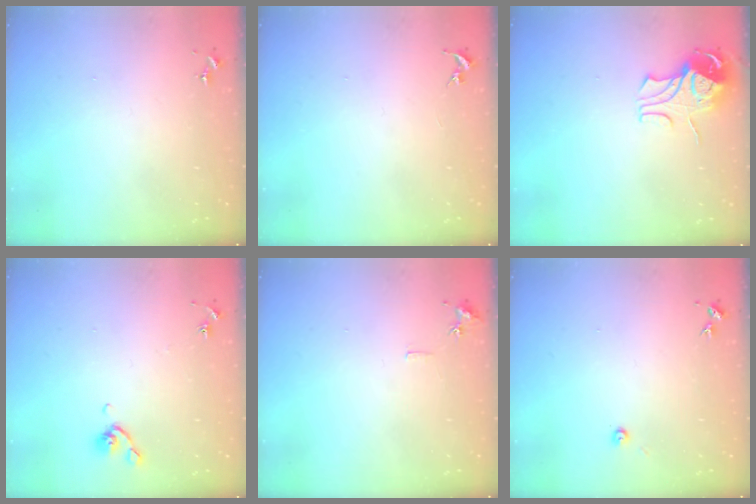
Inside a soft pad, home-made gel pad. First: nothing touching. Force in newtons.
{"total": 0.0}
{"total": 8.9, "press": 8.9, "slide": 0.9}
{"total": 5.2, "press": 5.1, "slide": 1.0}
{"total": 5.6, "press": 5.6, "slide": 0.7}
{"total": 2.7, "press": 2.7, "slide": 0.2}